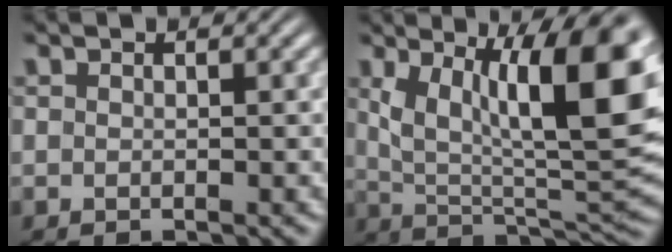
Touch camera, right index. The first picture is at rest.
{"total": 13.7, "force": [3.2, 6.5, 11.6], "torque": [-0.171, -0.022, 0.063]}